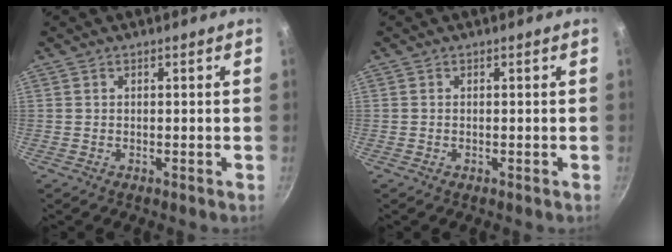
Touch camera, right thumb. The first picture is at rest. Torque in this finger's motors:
{"motor_torque": [0.18, 0.43, -0.22, 0.09, -0.02]}